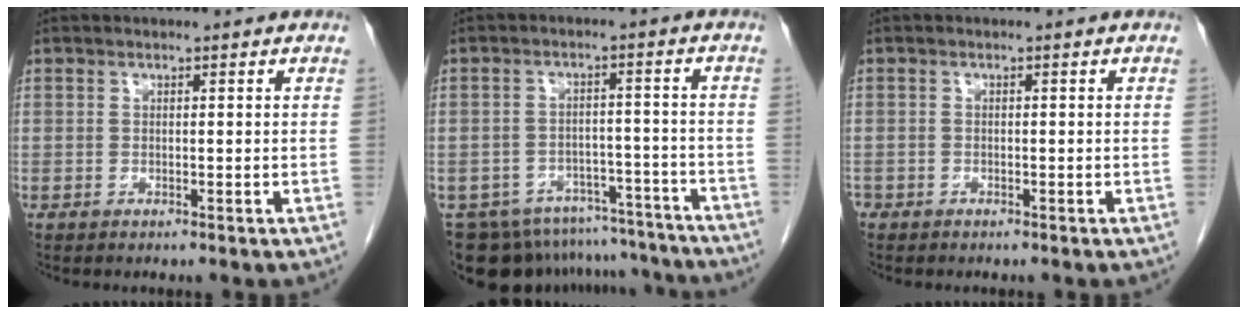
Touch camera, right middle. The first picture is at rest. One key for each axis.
{"total": 17.4, "fx": -15.9, "fy": 6.3, "fz": 3.7, "tx": -0.064, "ty": 0.024, "tz": -0.201}
{"total": 1.1, "fx": -0.9, "fy": 0.7, "fz": 0.2, "tx": -0.008, "ty": 0.000, "tz": -0.016}